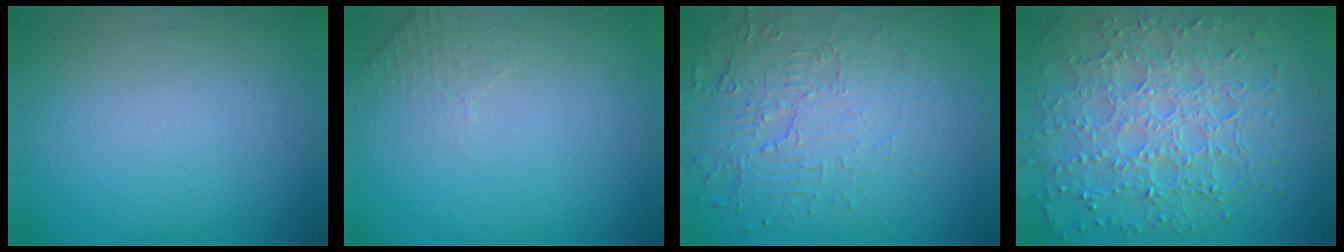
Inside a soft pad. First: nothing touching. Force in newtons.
{"total": 1.6, "press": 1.5, "slide": 0.4}
{"total": 5.8, "press": 3.7, "slide": 4.4}
{"total": 7.6, "press": 5.6, "slide": 5.1}